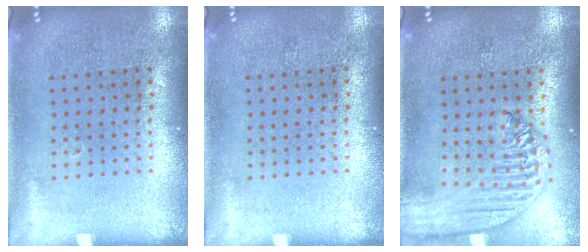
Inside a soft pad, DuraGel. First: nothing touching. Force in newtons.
{"total": 0.0}
{"total": 2.6, "press": 2.1, "slide": 1.4}